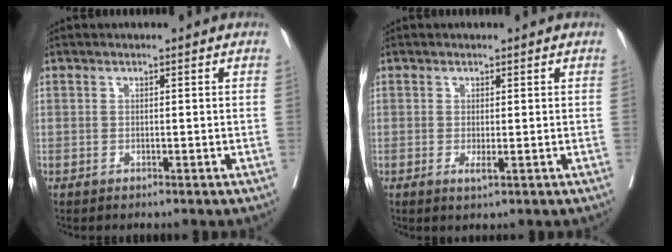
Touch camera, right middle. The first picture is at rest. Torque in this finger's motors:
{"motor_torque": [0.62, -0.62, -0.02, 0.01]}